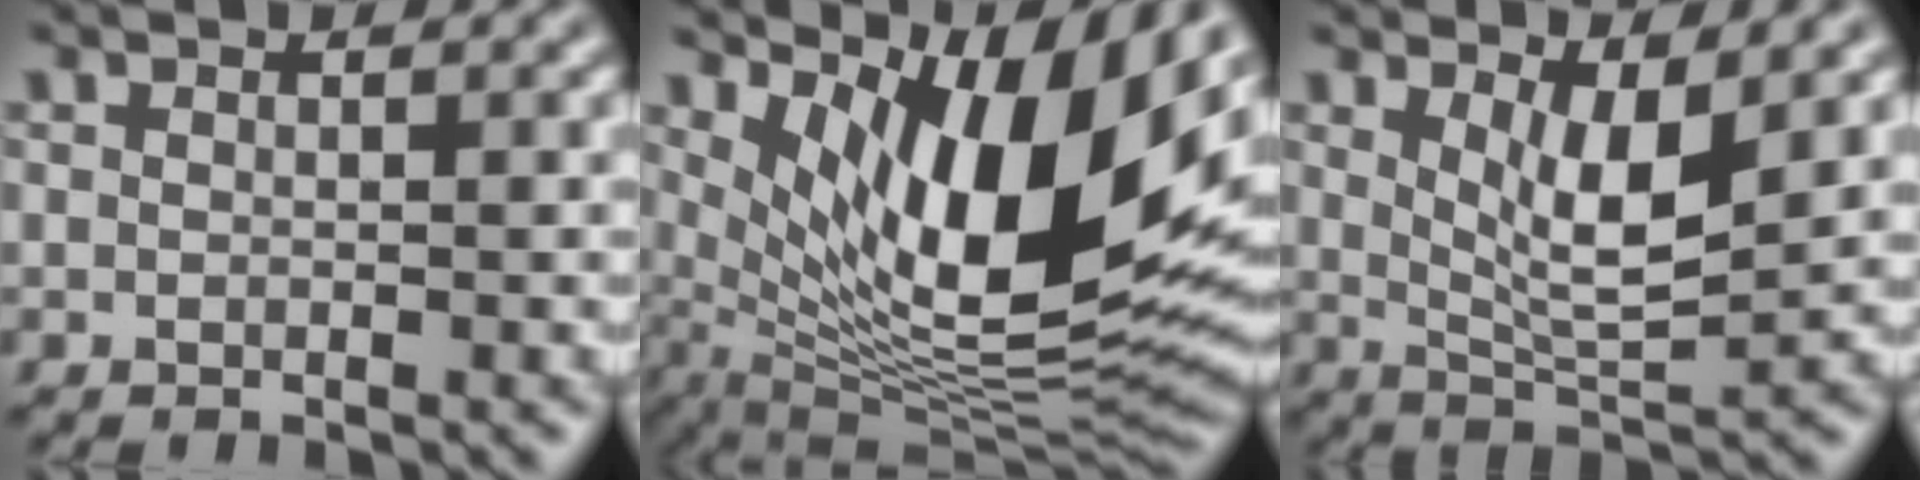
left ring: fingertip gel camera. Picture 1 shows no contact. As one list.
[{"total": 14.3, "force": [4.9, 5.2, 12.3], "torque": [-0.201, -0.011, 0.090]}, {"total": 4.8, "force": [1.8, 1.5, 4.2], "torque": [-0.076, -0.014, 0.036]}]